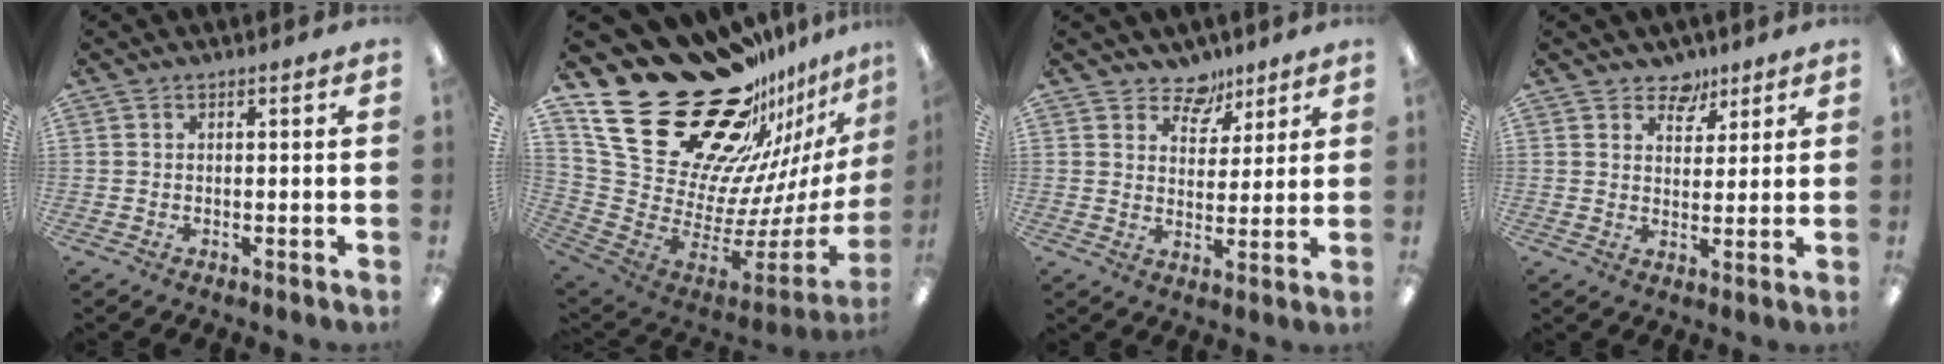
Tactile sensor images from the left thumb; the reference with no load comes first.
{"total": 34.9, "force": [22.5, 18.6, 19.2], "torque": [-0.284, -0.185, 0.468]}
{"total": 7.3, "force": [5.5, 4.5, 1.5], "torque": [-0.015, -0.037, 0.098]}
{"total": 6.3, "force": [4.5, 4.2, 1.4], "torque": [-0.015, -0.024, 0.080]}